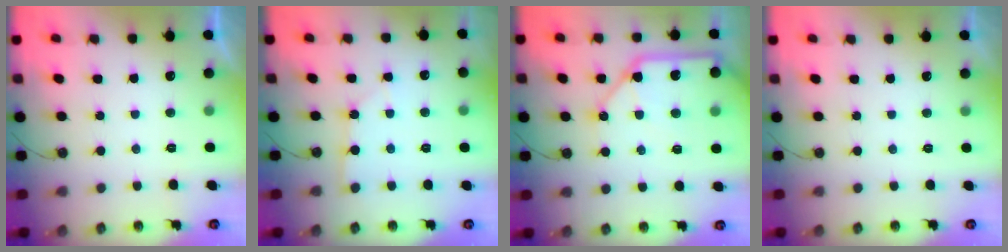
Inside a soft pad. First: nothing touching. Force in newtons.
{"total": 1.3, "press": 1.3, "slide": 0.1}
{"total": 14.5, "press": 14.3, "slide": 2.0}
{"total": 0.0}